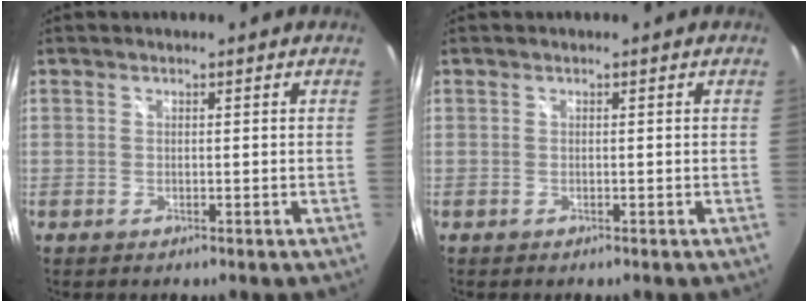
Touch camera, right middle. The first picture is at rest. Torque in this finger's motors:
{"motor_torque": [-0.04, -0.05, -0.01, 0.00]}